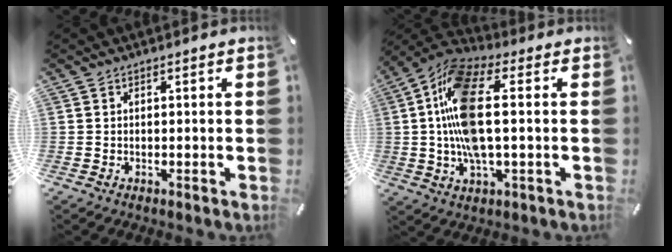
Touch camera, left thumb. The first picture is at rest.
{"total": 15.0, "force": [0.3, 6.5, 13.5], "torque": [-0.287, -0.006, 0.004]}